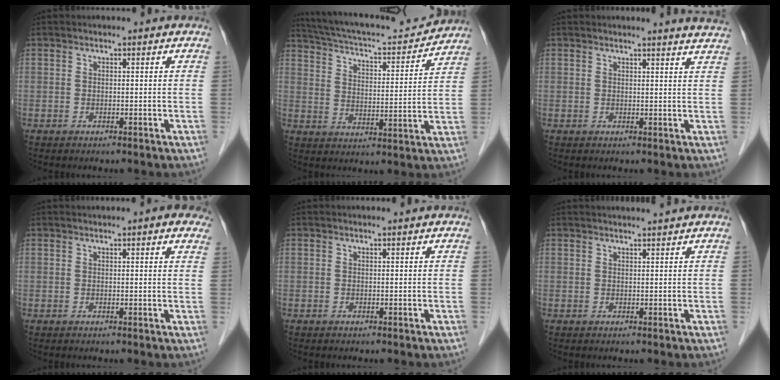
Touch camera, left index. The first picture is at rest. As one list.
[{"total": 17.1, "force": [16.2, 1.6, 5.3], "torque": [-0.094, 0.002, 0.240]}, {"total": 6.2, "force": [5.9, -0.6, 1.6], "torque": [-0.018, -0.017, 0.044]}, {"total": 4.5, "force": [3.4, 0.5, 2.9], "torque": [-0.031, 0.017, 0.034]}, {"total": 1.0, "force": [0.9, -0.1, 0.4], "torque": [-0.006, 0.008, 0.016]}, {"total": 3.7, "force": [3.4, -0.7, 1.3], "torque": [-0.014, 0.014, 0.044]}]